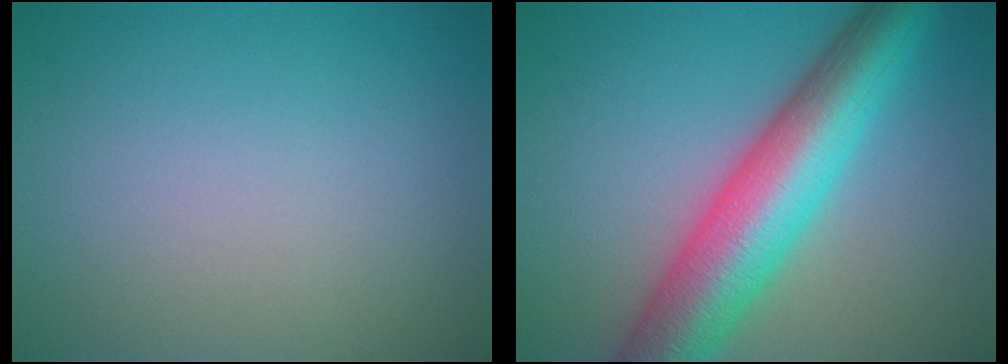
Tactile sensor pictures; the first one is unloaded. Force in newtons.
{"total": 10.0, "press": 10.0, "slide": 0.3}